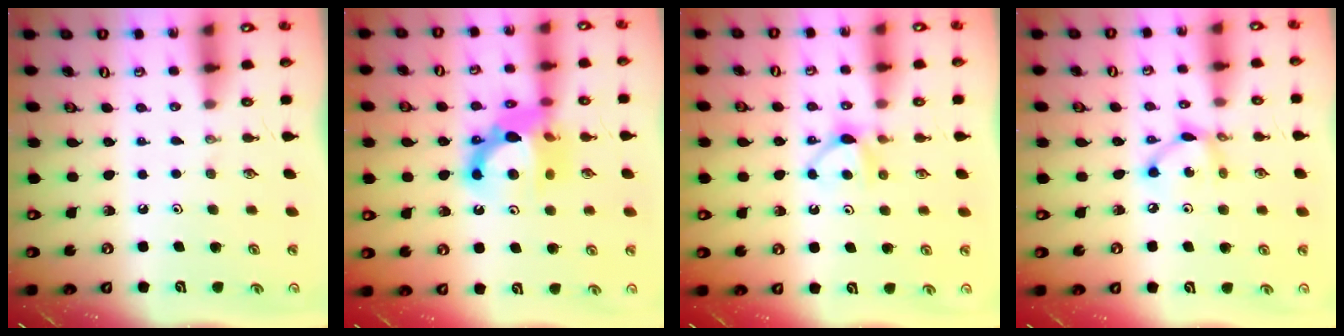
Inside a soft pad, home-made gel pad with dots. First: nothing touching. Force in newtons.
{"total": 13.2, "press": 13.2, "slide": 1.4}
{"total": 5.5, "press": 5.5, "slide": 0.7}
{"total": 7.9, "press": 7.9, "slide": 0.3}